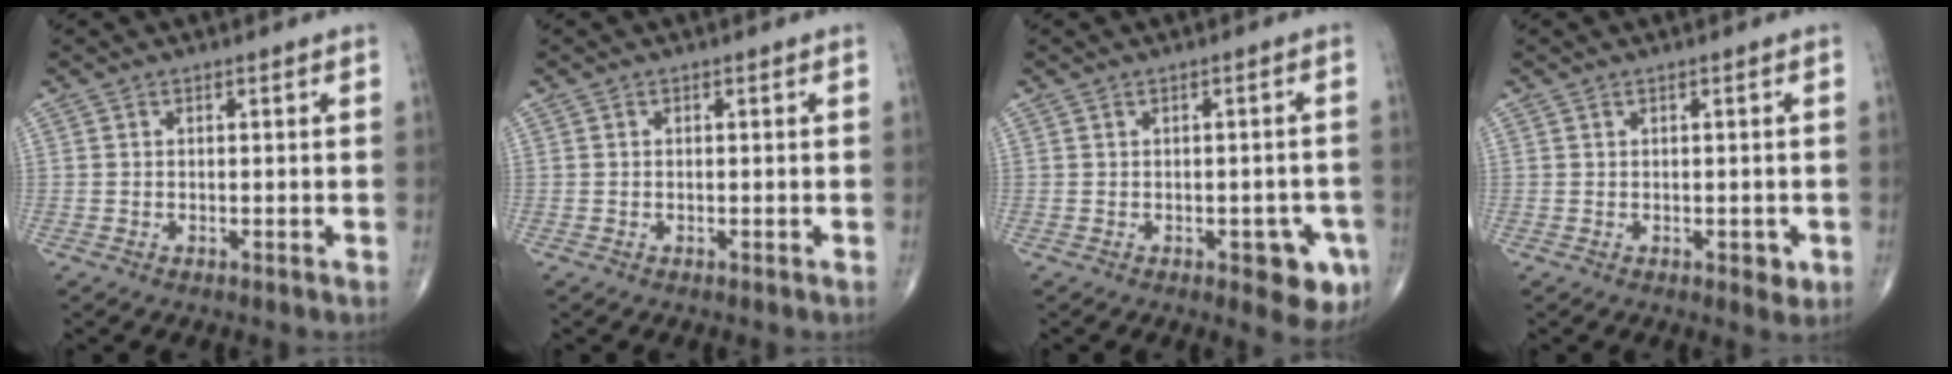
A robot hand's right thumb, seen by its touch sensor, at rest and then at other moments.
{"total": 0.0}
{"total": 6.7, "force": [-2.5, 3.1, 5.4], "torque": [-0.035, 0.004, -0.025]}
{"total": 2.1, "force": [-0.3, 1.2, 1.8], "torque": [-0.014, -0.002, -0.002]}